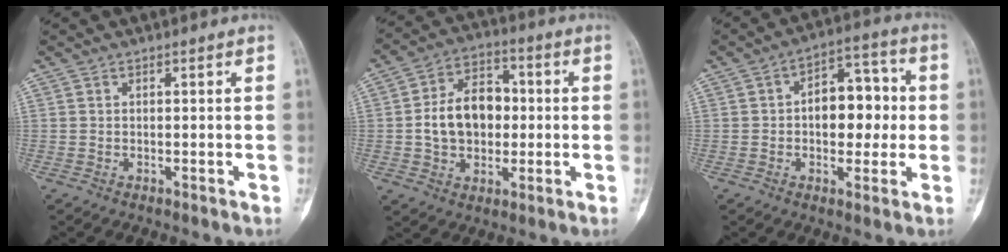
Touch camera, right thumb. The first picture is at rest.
{"total": 12.8, "force": [0.0, 9.2, 8.9], "torque": [-0.123, 0.023, -0.003]}
{"total": 11.7, "force": [0.3, 7.2, 9.2], "torque": [-0.089, 0.027, -0.002]}